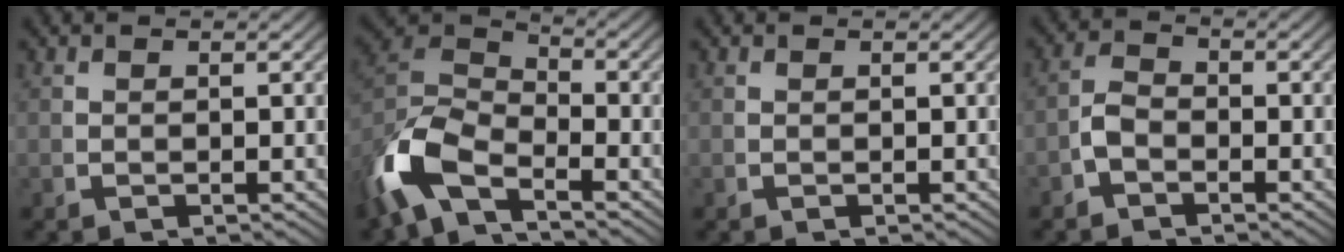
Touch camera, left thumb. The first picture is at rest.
{"total": 8.8, "force": [-2.2, 6.0, 6.0], "torque": [-0.137, -0.009, -0.045]}
{"total": 0.0}
{"total": 2.3, "force": [-1.4, 1.6, 1.0], "torque": [-0.020, -0.003, -0.029]}